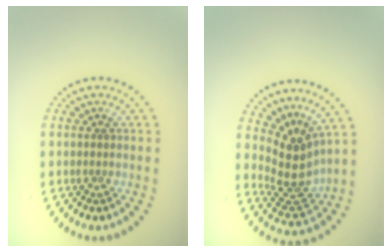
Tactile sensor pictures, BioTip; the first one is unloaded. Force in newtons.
{"total": 3.7, "press": 2.6, "slide": 2.6}